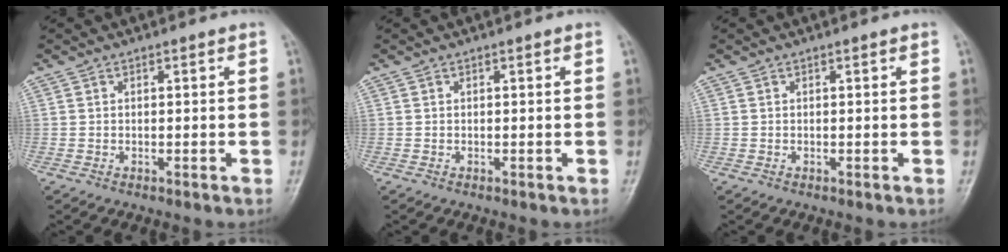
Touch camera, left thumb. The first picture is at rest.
{"total": 0.0}
{"total": 0.0}